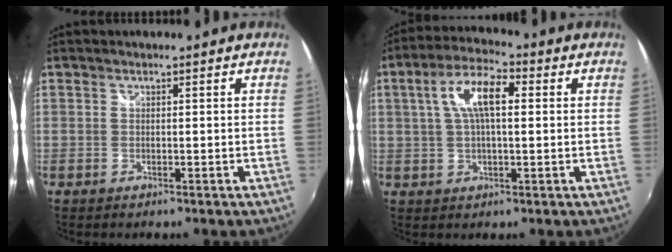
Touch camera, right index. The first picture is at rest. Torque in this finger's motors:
{"motor_torque": [0.26, -0.02, 0.60, 0.13]}